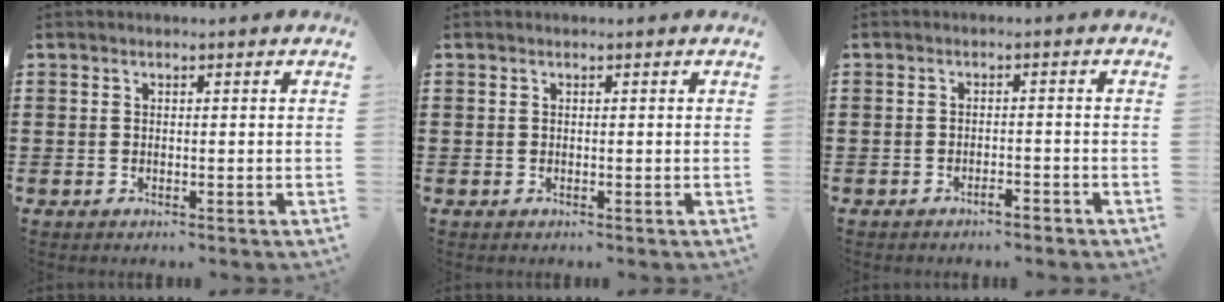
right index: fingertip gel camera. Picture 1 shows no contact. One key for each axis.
{"total": 0.0}
{"total": 1.8, "fx": -1.6, "fy": 0.2, "fz": 0.8, "tx": -0.020, "ty": -0.004, "tz": -0.031}